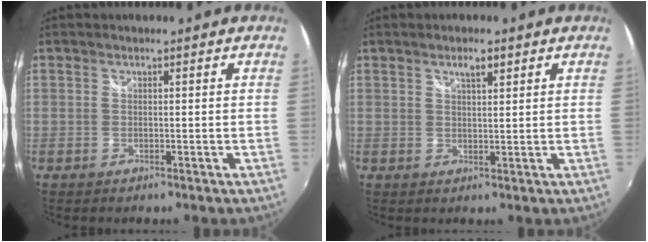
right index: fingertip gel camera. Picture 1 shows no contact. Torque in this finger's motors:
{"motor_torque": [0.01, 0.00, 0.06, 0.03]}